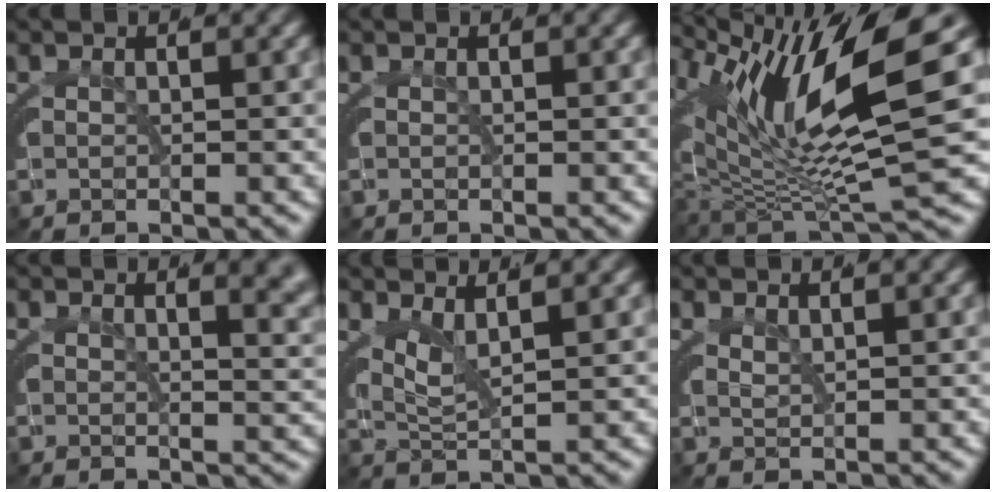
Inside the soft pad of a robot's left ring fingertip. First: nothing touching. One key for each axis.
{"total": 0.0}
{"total": 14.0, "fx": 3.1, "fy": 6.3, "fz": 12.1, "tx": -0.177, "ty": 0.012, "tz": 0.050}
{"total": 4.3, "fx": 2.4, "fy": 1.1, "fz": 3.4, "tx": -0.021, "ty": 0.005, "tz": 0.029}
{"total": 3.3, "fx": 1.7, "fy": 1.1, "fz": 2.6, "tx": -0.057, "ty": -0.007, "tz": 0.033}
{"total": 1.3, "fx": 1.1, "fy": -0.4, "fz": 0.4, "tx": -0.012, "ty": -0.008, "tz": 0.029}